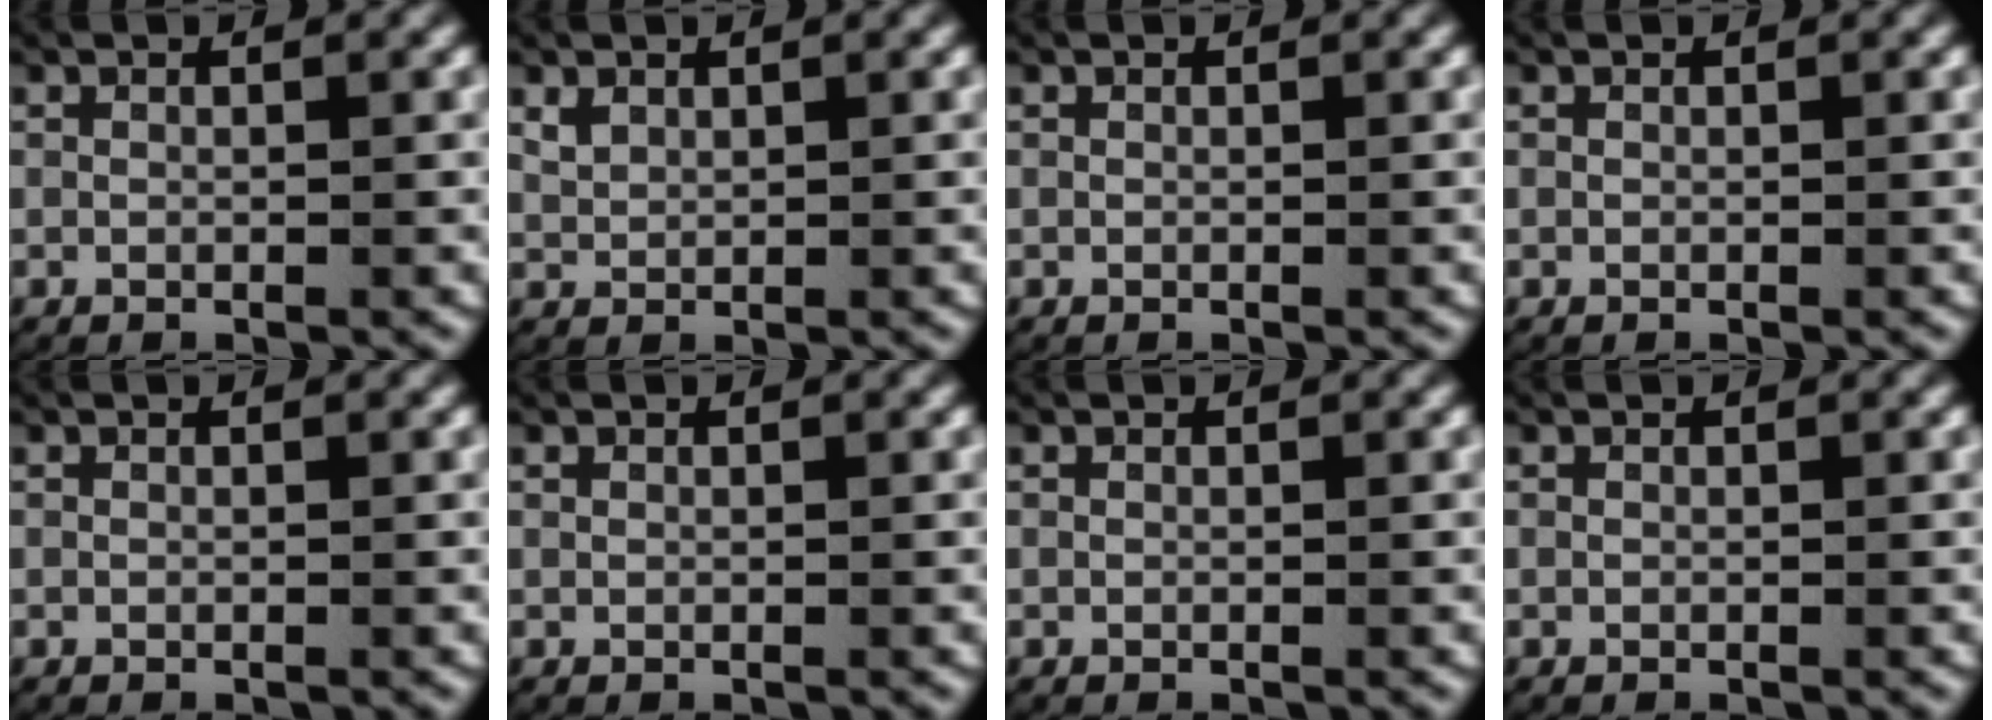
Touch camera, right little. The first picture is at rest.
{"total": 1.2, "force": [0.6, 0.8, 0.5], "torque": [-0.019, -0.004, 0.021]}
{"total": 0.0}
{"total": 0.0}
{"total": 0.0}
{"total": 0.0}
{"total": 0.0}
{"total": 0.0}